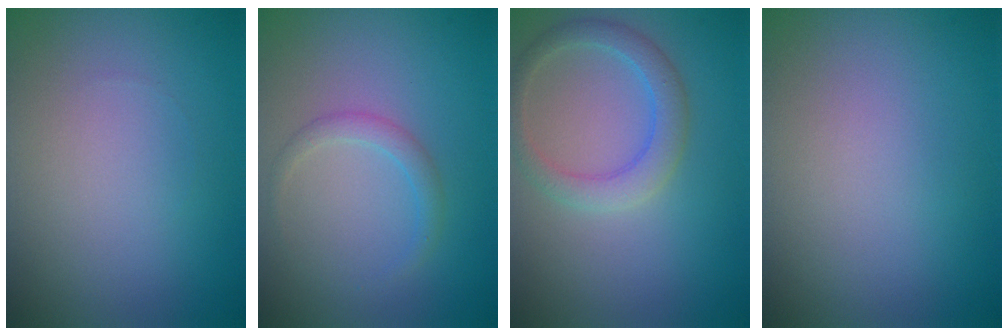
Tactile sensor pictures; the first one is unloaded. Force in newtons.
{"total": 1.5, "press": 1.5, "slide": 0.1}
{"total": 2.9, "press": 2.9, "slide": 0.1}
{"total": 0.0}